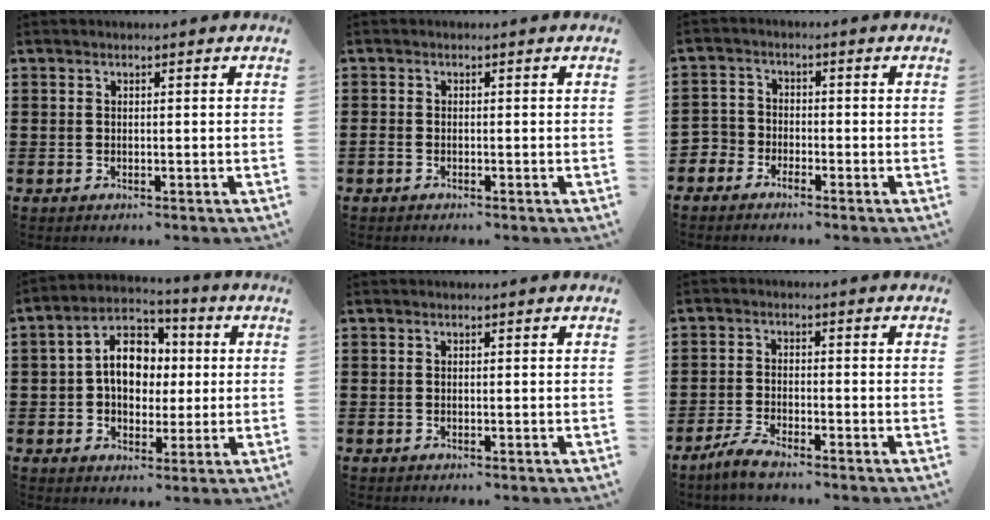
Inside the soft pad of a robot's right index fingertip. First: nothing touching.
{"total": 0.8, "force": [-0.7, 0.3, 0.3], "torque": [-0.006, -0.001, -0.014]}
{"total": 2.9, "force": [-2.6, 1.4, -0.2], "torque": [-0.017, 0.000, -0.061]}
{"total": 9.3, "force": [0.5, 6.6, 6.5], "torque": [-0.122, 0.013, 0.004]}
{"total": 0.0}
{"total": 3.4, "force": [-3.0, 0.6, 1.4], "torque": [-0.040, 0.003, -0.063]}